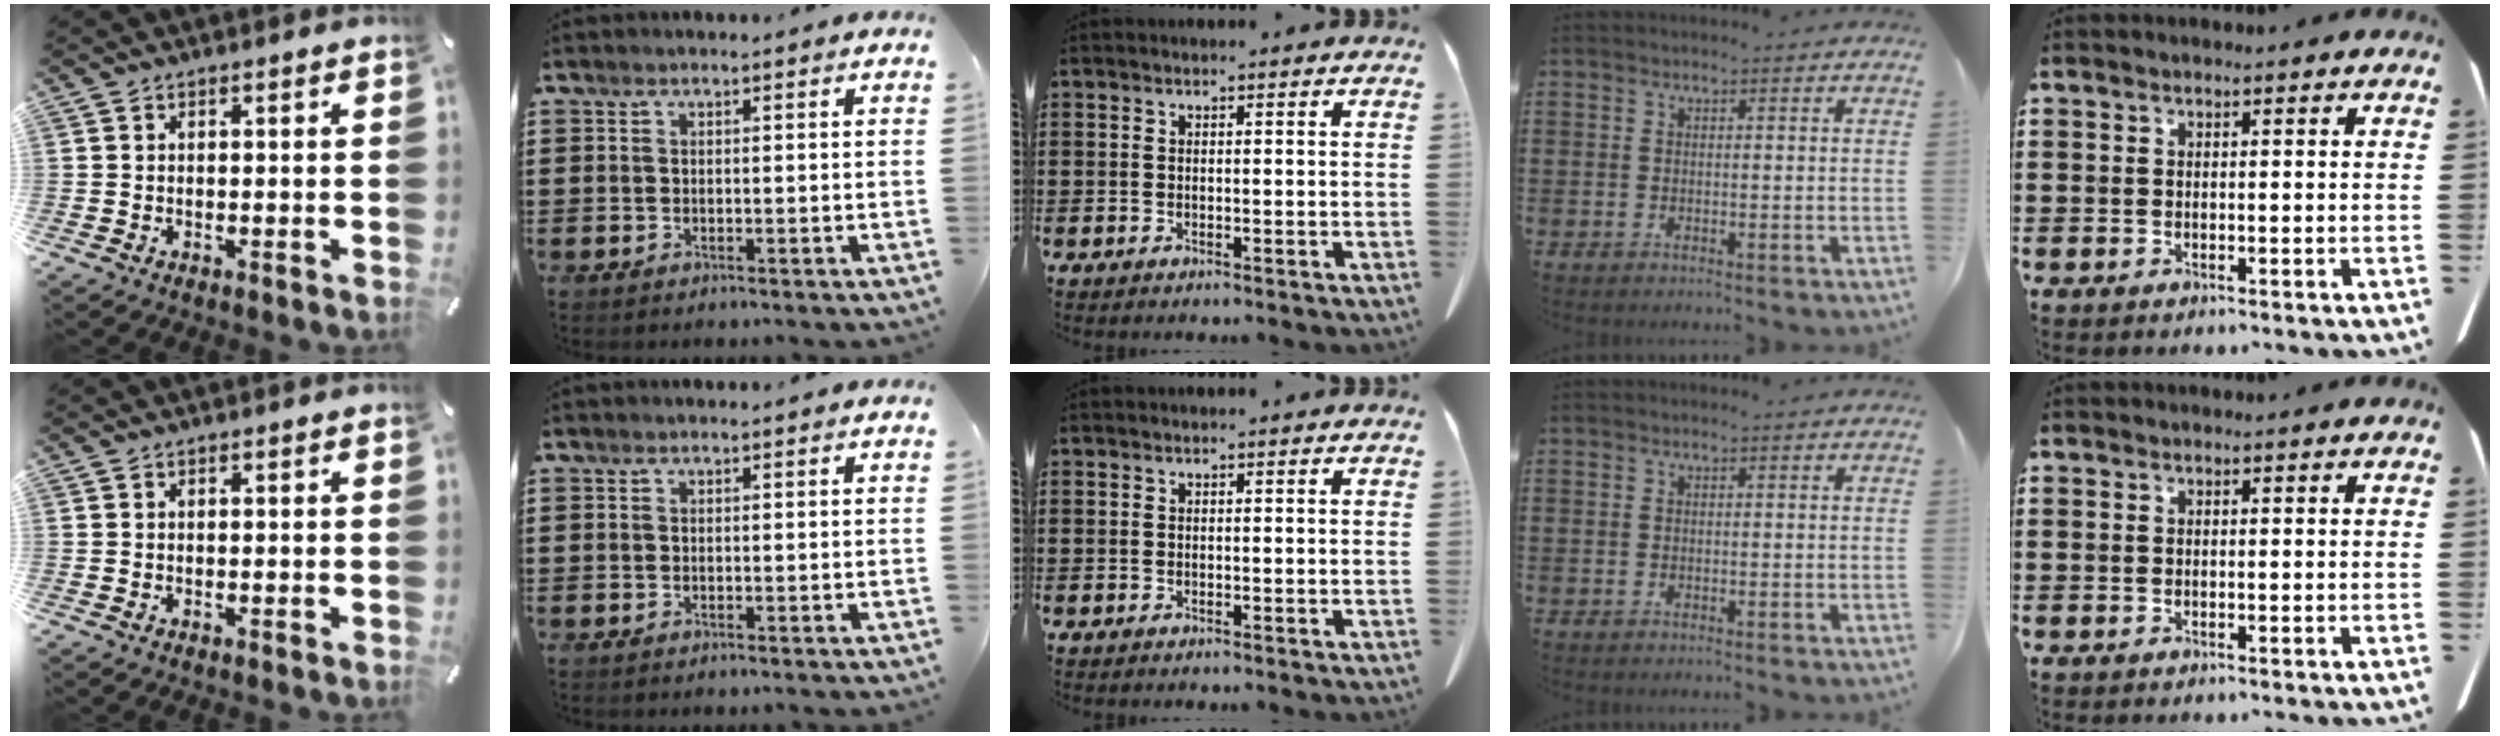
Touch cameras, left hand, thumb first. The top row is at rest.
{}